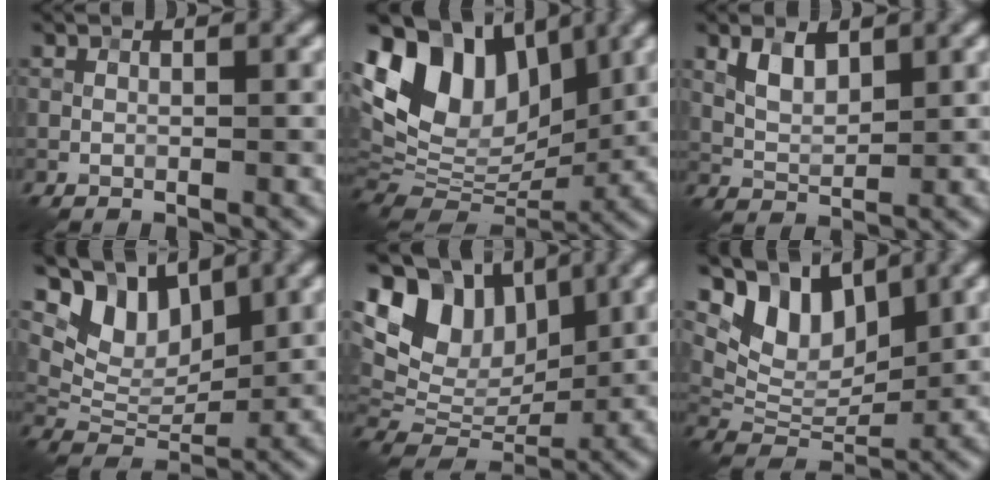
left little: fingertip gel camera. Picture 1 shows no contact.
{"total": 12.7, "force": [4.7, 8.3, 8.4], "torque": [-0.153, 0.024, 0.080]}
{"total": 2.8, "force": [1.5, 1.5, 1.9], "torque": [-0.042, -0.001, 0.031]}
{"total": 6.5, "force": [4.2, 3.6, 3.4], "torque": [-0.064, -0.006, 0.072]}
{"total": 9.1, "force": [3.9, 6.5, 5.1], "torque": [-0.096, 0.005, 0.070]}
{"total": 7.1, "force": [4.3, 4.0, 4.0], "torque": [-0.074, -0.006, 0.076]}